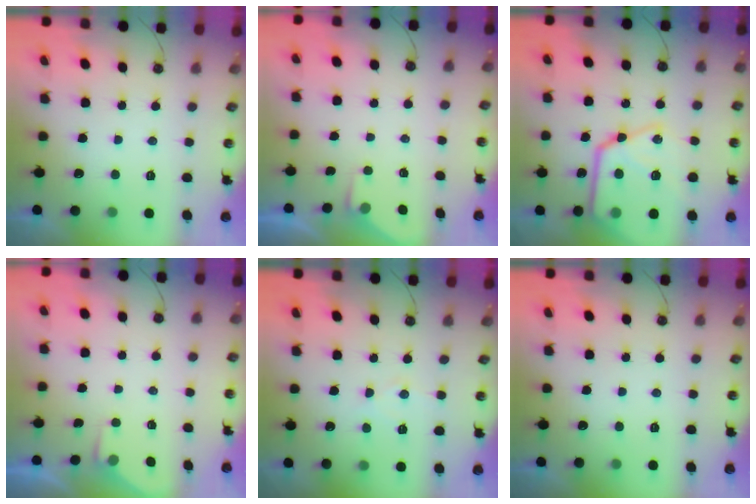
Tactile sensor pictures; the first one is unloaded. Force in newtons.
{"total": 1.8, "press": 1.7, "slide": 0.4}
{"total": 21.9, "press": 21.8, "slide": 2.4}
{"total": 1.8, "press": 1.7, "slide": 0.4}
{"total": 6.2, "press": 6.2, "slide": 0.6}
{"total": 0.0}